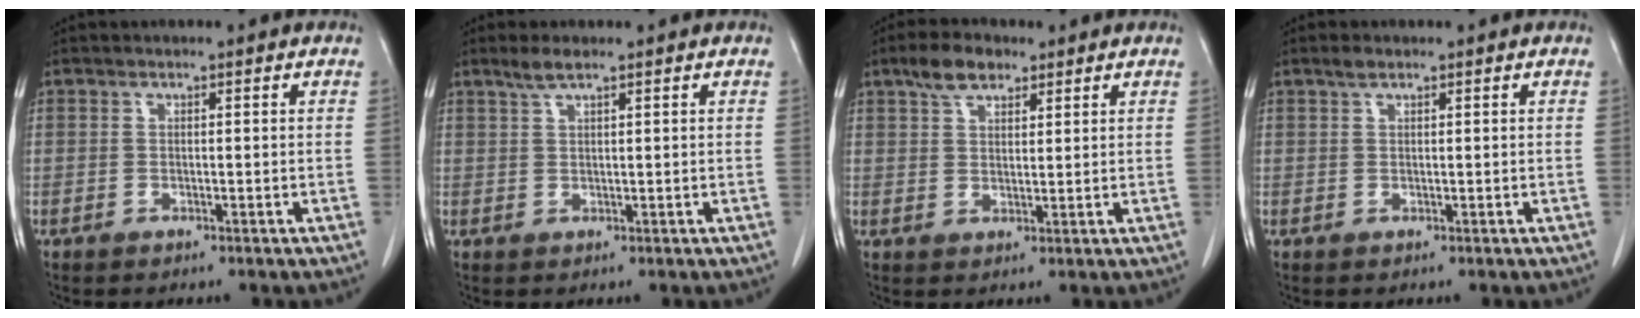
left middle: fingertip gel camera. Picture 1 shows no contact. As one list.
[{"total": 2.1, "force": [1.6, 0.1, 1.3], "torque": [-0.033, 0.003, 0.034]}, {"total": 5.0, "force": [3.4, 2.3, 2.8], "torque": [-0.056, 0.010, 0.065]}, {"total": 1.0, "force": [0.8, 0.3, 0.6], "torque": [-0.015, 0.003, 0.017]}]